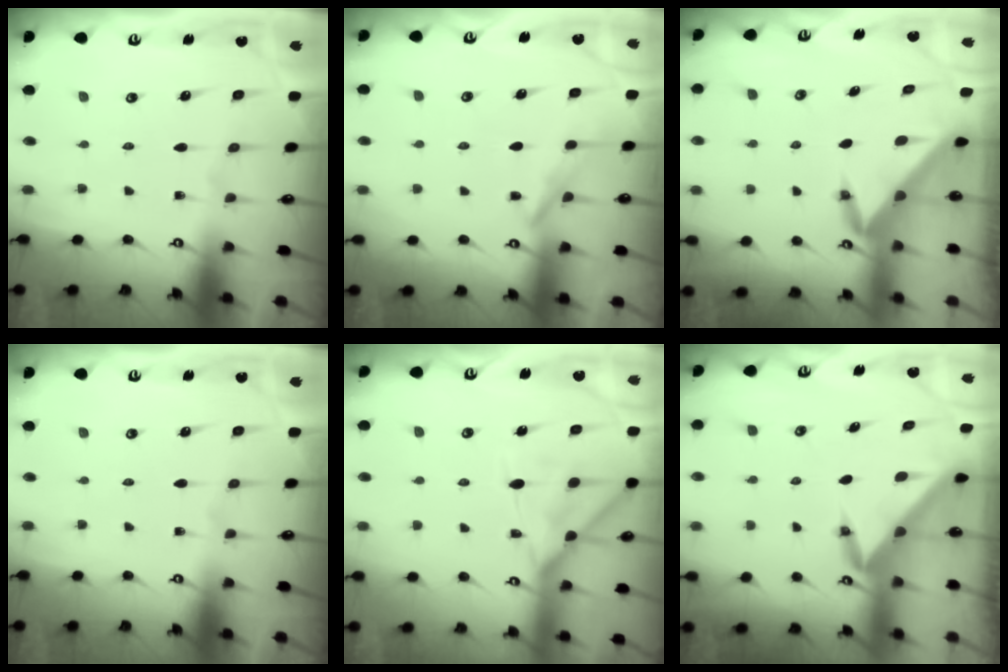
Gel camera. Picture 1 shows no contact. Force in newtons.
{"total": 6.4, "press": 6.4, "slide": 0.7}
{"total": 3.3, "press": 3.3, "slide": 0.2}
{"total": 0.0}
{"total": 13.5, "press": 13.5, "slide": 1.2}
{"total": 3.4, "press": 3.4, "slide": 0.1}